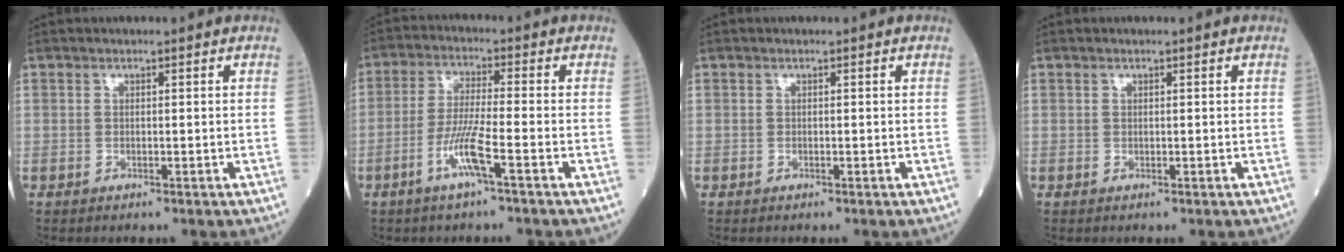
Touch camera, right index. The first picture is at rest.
{"total": 6.6, "force": [-3.1, -0.3, 5.8], "torque": [-0.119, -0.006, -0.064]}
{"total": 0.0}
{"total": 0.0}